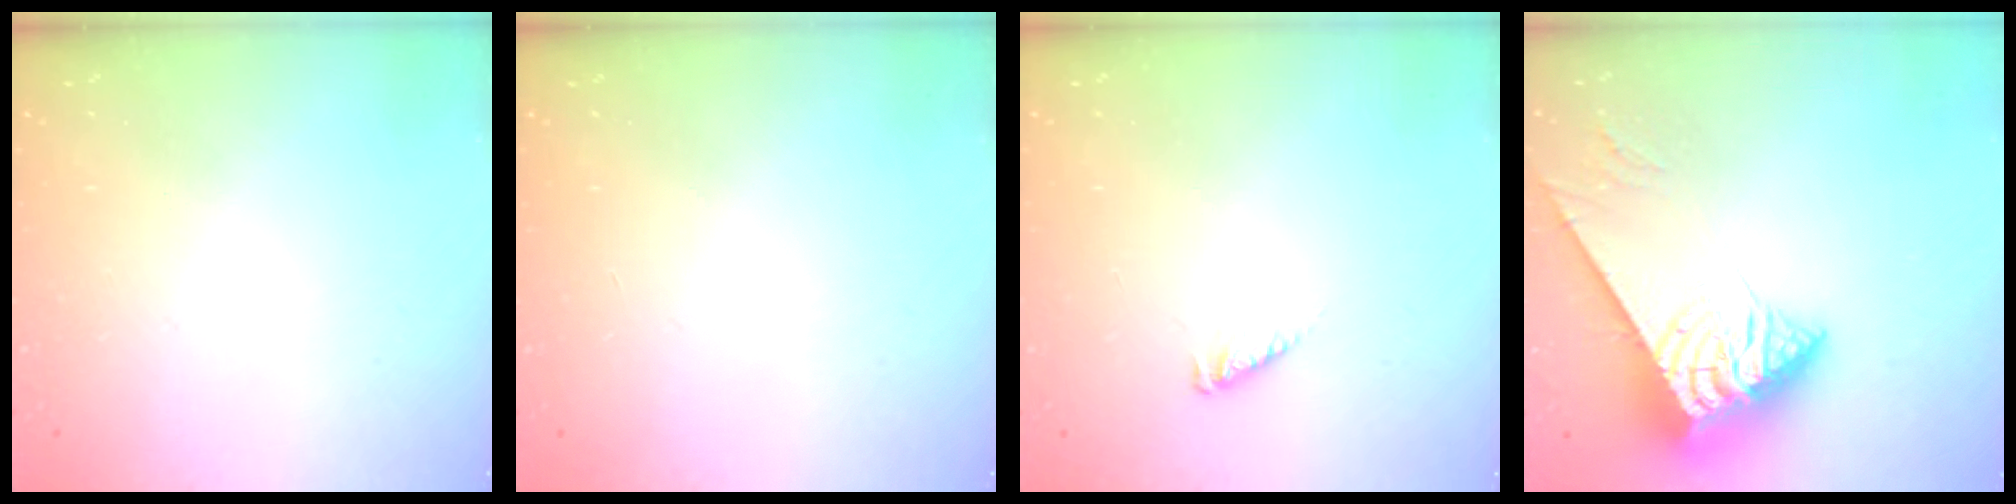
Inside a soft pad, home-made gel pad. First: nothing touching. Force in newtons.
{"total": 0.0}
{"total": 2.5, "press": 2.5, "slide": 0.2}
{"total": 8.2, "press": 8.2, "slide": 0.4}